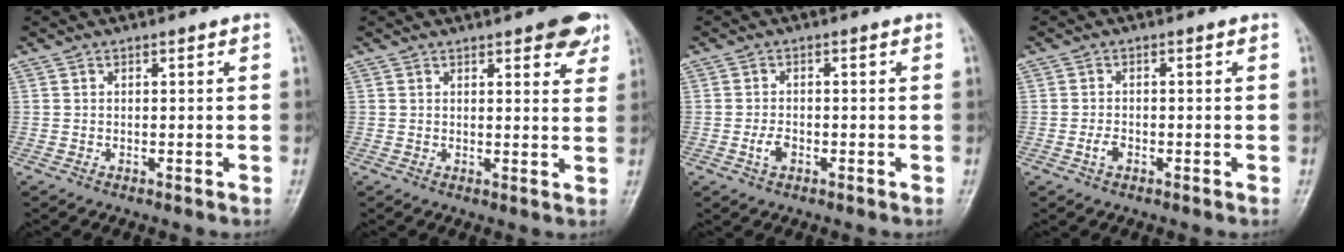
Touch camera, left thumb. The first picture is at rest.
{"total": 6.9, "force": [4.2, 2.5, 4.9], "torque": [-0.036, -0.017, 0.048]}
{"total": 2.6, "force": [-1.1, 1.6, 1.8], "torque": [-0.033, 0.005, -0.021]}
{"total": 1.9, "force": [-0.8, 1.2, 1.2], "torque": [-0.023, 0.004, -0.017]}